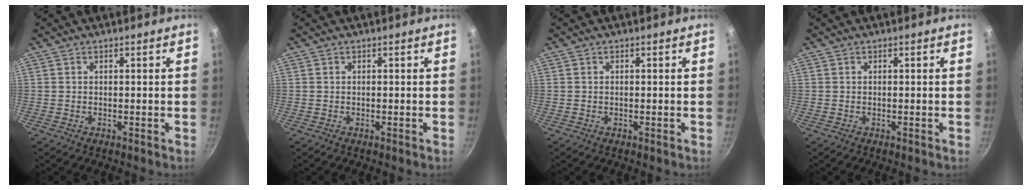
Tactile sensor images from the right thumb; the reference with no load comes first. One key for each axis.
{"total": 0.0}
{"total": 0.0}
{"total": 0.0}